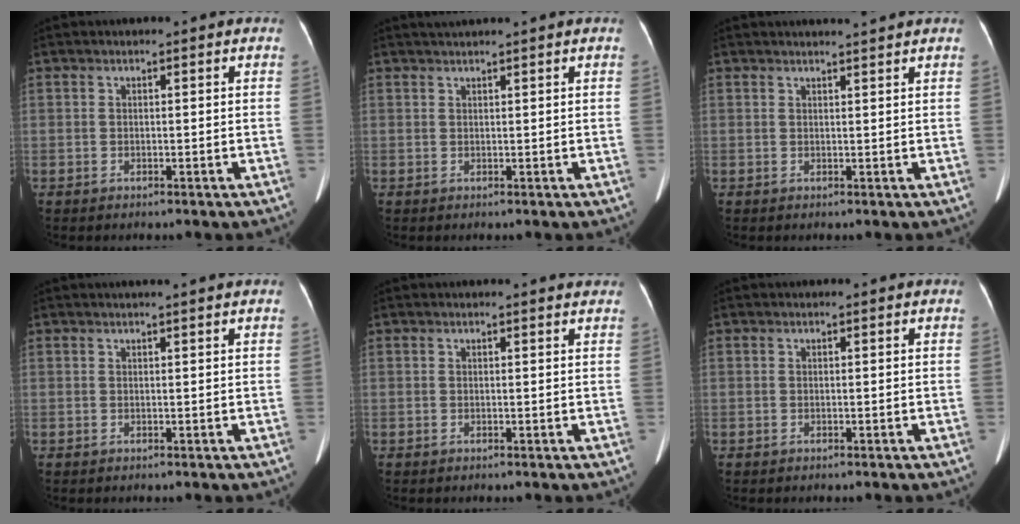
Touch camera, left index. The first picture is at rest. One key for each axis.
{"total": 2.0, "fx": 1.7, "fy": -0.7, "fz": 0.8, "tx": -0.011, "ty": 0.017, "tz": 0.038}
{"total": 2.6, "fx": 2.5, "fy": -0.7, "fz": 0.7, "tx": -0.011, "ty": 0.003, "tz": 0.035}
{"total": 2.3, "fx": 1.9, "fy": -0.5, "fz": 1.2, "tx": -0.014, "ty": 0.012, "tz": 0.029}
{"total": 1.7, "fx": 1.7, "fy": -0.1, "fz": 0.2, "tx": -0.012, "ty": -0.002, "tz": 0.013}
{"total": 0.0}